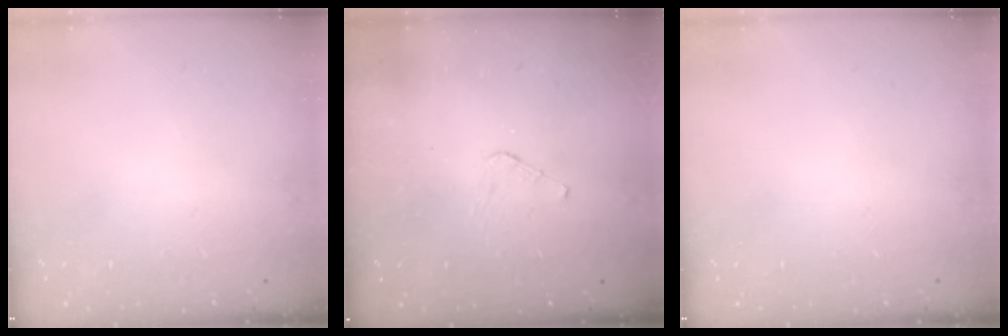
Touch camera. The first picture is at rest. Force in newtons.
{"total": 3.5, "press": 3.5, "slide": 0.3}
{"total": 0.0}